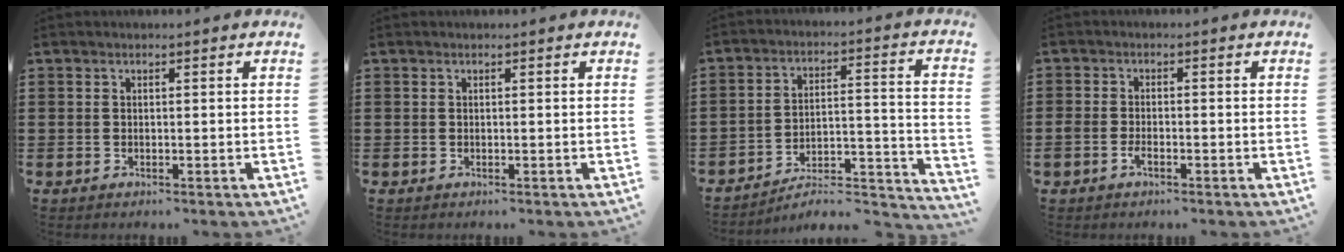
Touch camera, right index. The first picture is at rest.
{"total": 0.0}
{"total": 5.4, "force": [-5.0, 1.3, 1.5], "torque": [-0.024, 0.002, -0.103]}
{"total": 1.9, "force": [-1.1, 0.9, 1.2], "torque": [-0.031, -0.001, -0.023]}